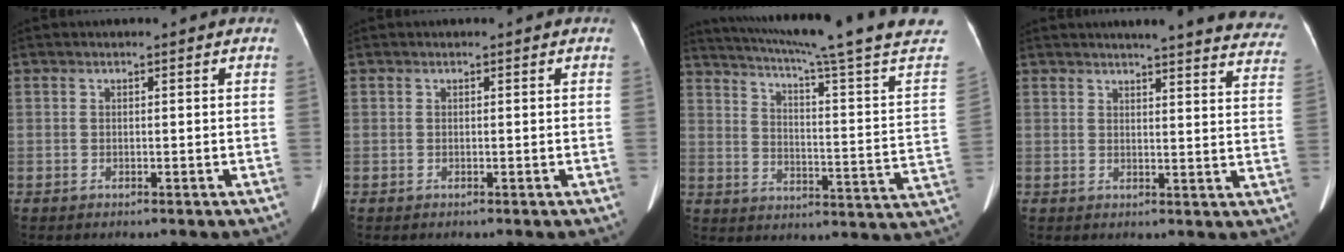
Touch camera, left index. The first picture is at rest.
{"total": 0.0}
{"total": 24.9, "force": [21.4, -2.7, 12.6], "torque": [-0.204, -0.075, 0.274]}
{"total": 21.8, "force": [20.1, 2.5, 8.1], "torque": [-0.092, -0.066, 0.212]}